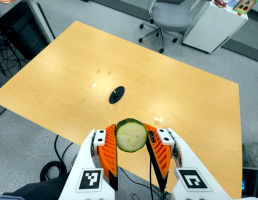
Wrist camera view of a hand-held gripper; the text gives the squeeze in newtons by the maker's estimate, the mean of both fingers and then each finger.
{"total": 12.2, "left": 13.3, "right": 11.2}